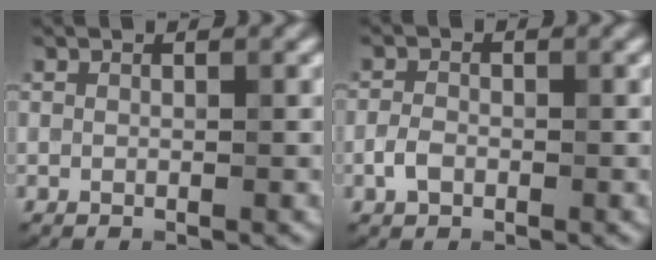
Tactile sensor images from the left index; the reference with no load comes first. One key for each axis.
{"total": 1.7, "fx": -0.7, "fy": 1.2, "fz": 1.0, "tx": -0.020, "ty": 0.002, "tz": -0.019}